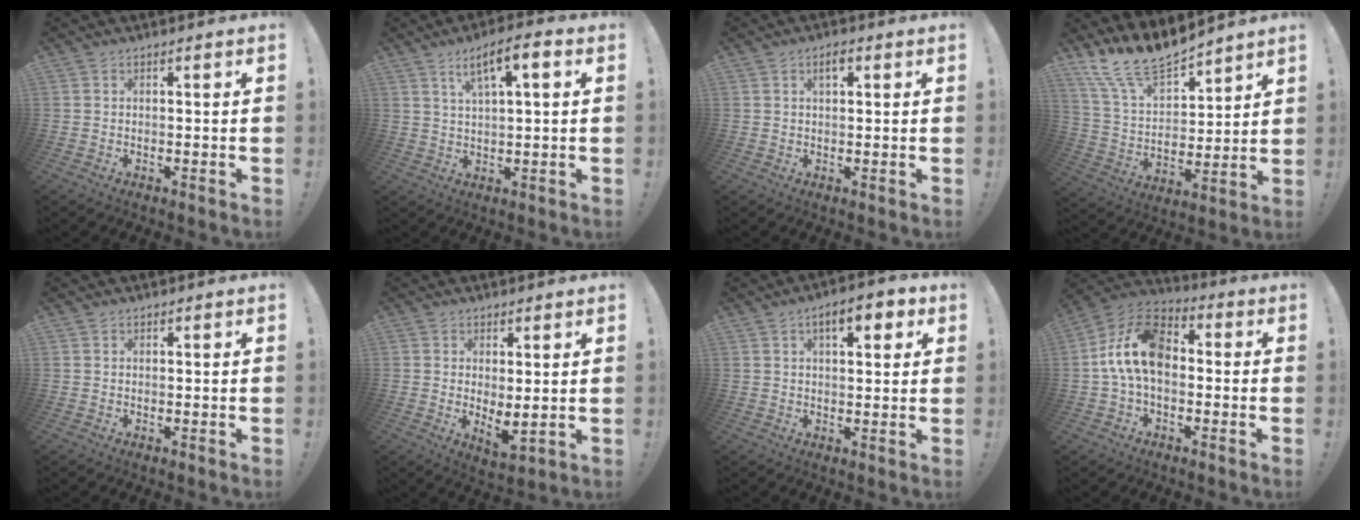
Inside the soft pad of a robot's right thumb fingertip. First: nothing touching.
{"total": 8.1, "force": [3.4, 1.9, 7.1], "torque": [-0.117, -0.006, 0.054]}
{"total": 3.0, "force": [1.3, 1.5, 2.3], "torque": [-0.036, 0.001, 0.018]}
{"total": 16.5, "force": [14.0, 5.9, 6.4], "torque": [-0.136, -0.108, 0.260]}
{"total": 0.6, "force": [0.5, 0.3, 0.1], "torque": [0.004, -0.002, 0.009]}
{"total": 4.4, "force": [1.9, 1.5, 3.7], "torque": [-0.040, -0.029, 0.037]}
{"total": 7.6, "force": [3.6, 2.9, 6.0], "torque": [-0.078, -0.008, 0.054]}
{"total": 15.2, "force": [0.5, 9.6, 11.8], "torque": [-0.218, 0.019, 0.012]}